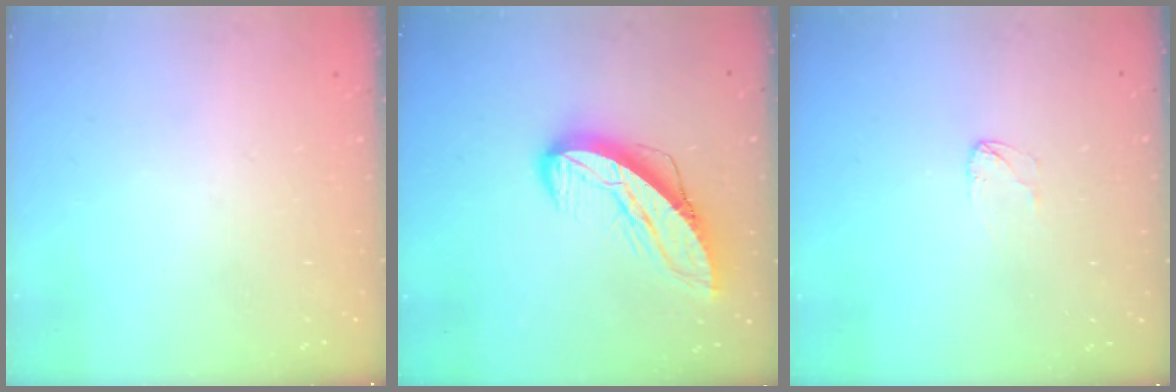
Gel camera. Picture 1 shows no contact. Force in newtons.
{"total": 11.0, "press": 11.0, "slide": 1.0}
{"total": 2.5, "press": 2.5, "slide": 0.2}